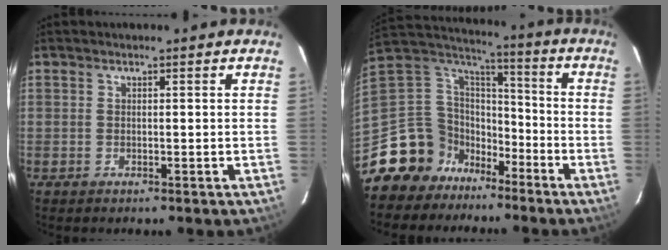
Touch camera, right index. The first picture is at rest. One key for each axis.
{"total": 14.7, "fx": -10.5, "fy": 9.9, "fz": 2.7, "tx": -0.089, "ty": 0.044, "tz": -0.191}